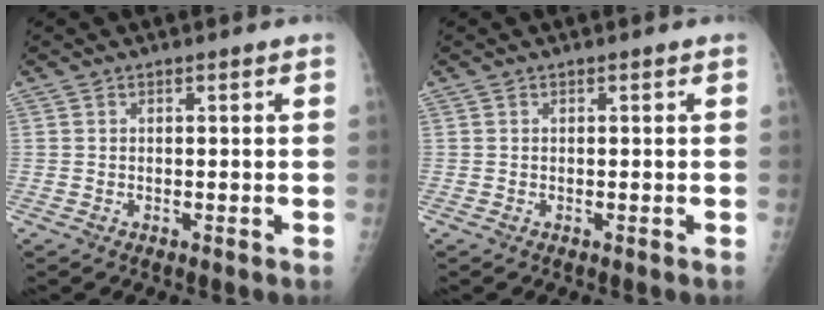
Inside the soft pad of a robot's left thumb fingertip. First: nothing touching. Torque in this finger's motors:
{"motor_torque": [0.00, 0.00, -0.01, -0.01, 0.00]}